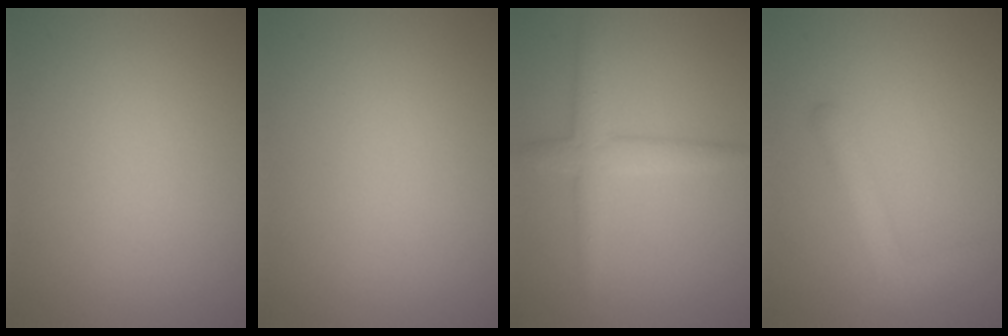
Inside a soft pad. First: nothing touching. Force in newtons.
{"total": 0.0}
{"total": 3.0, "press": 3.0, "slide": 0.1}
{"total": 2.0, "press": 2.0, "slide": 0.2}